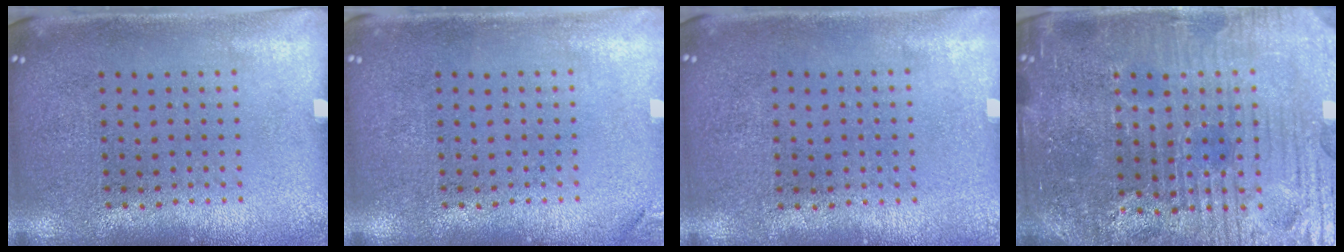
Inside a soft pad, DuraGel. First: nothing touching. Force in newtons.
{"total": 1.1, "press": 1.1, "slide": 0.3}
{"total": 0.0}
{"total": 5.6, "press": 5.2, "slide": 1.9}